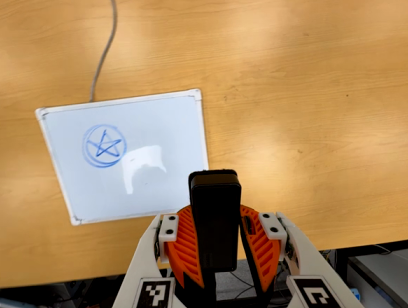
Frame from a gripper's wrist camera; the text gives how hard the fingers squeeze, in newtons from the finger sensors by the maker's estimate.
{"total": 10.3, "left": 9.2, "right": 11.4}